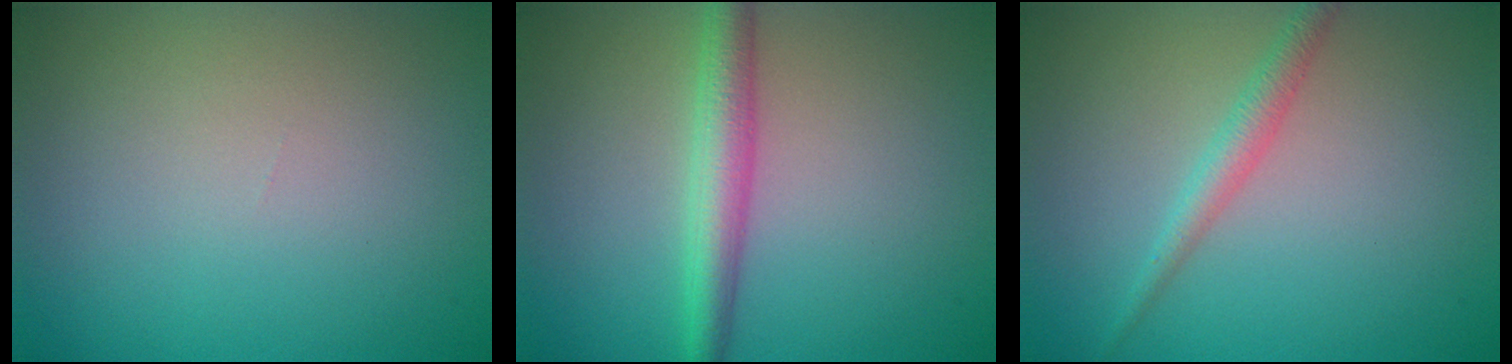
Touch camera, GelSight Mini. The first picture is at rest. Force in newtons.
{"total": 3.6, "press": 3.6, "slide": 0.1}
{"total": 1.9, "press": 1.9, "slide": 0.0}